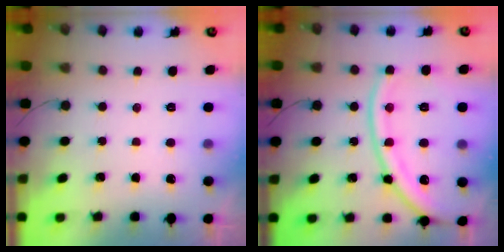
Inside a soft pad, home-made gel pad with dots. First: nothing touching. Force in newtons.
{"total": 16.5, "press": 16.4, "slide": 1.8}